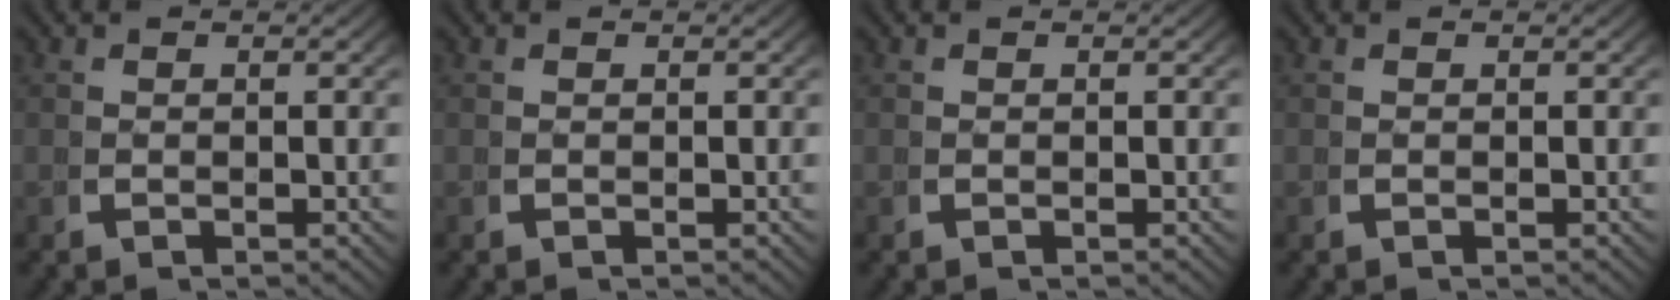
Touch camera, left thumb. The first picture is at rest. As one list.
[{"total": 0.0}, {"total": 0.0}, {"total": 0.0}]